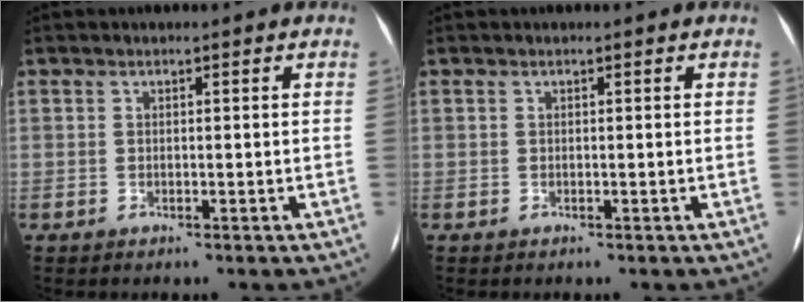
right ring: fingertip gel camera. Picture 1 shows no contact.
{"total": 0.0}